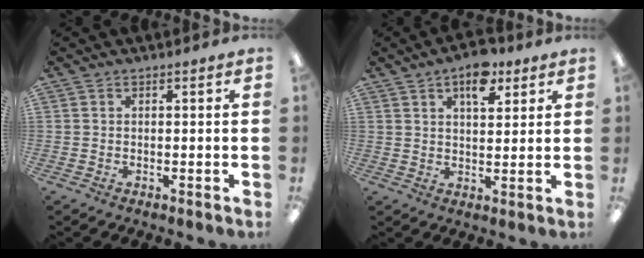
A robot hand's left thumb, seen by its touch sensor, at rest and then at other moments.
{"total": 8.8, "force": [5.1, 4.4, 5.7], "torque": [-0.066, -0.027, 0.081]}